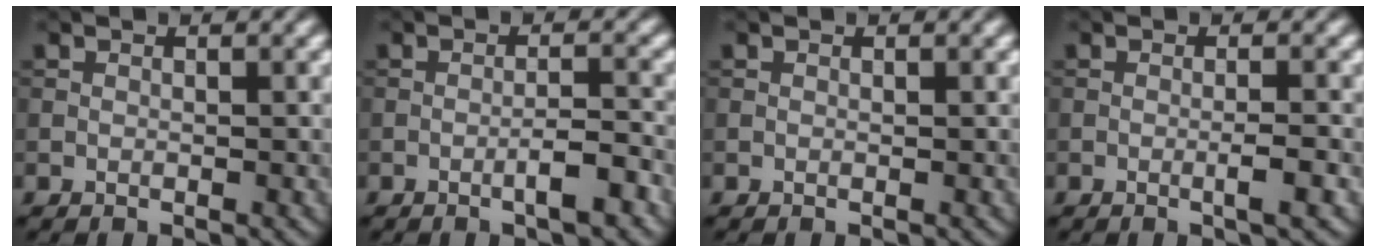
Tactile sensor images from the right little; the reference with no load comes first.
{"total": 2.7, "force": [-1.3, 0.4, 2.3], "torque": [-0.036, 0.009, -0.026]}
{"total": 0.0}
{"total": 1.9, "force": [-0.6, 0.2, 1.8], "torque": [-0.026, 0.003, -0.013]}